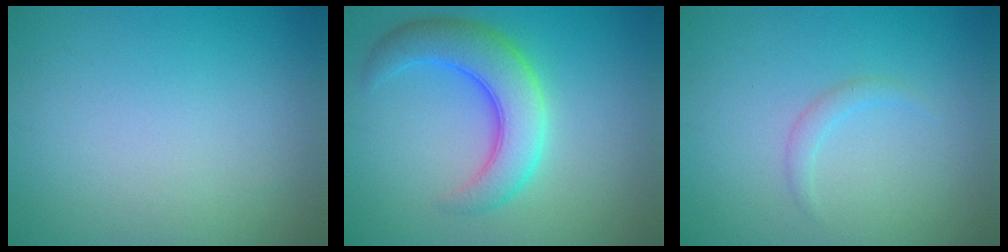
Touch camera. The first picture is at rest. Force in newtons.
{"total": 6.1, "press": 6.1, "slide": 0.2}
{"total": 1.1, "press": 1.1, "slide": 0.0}